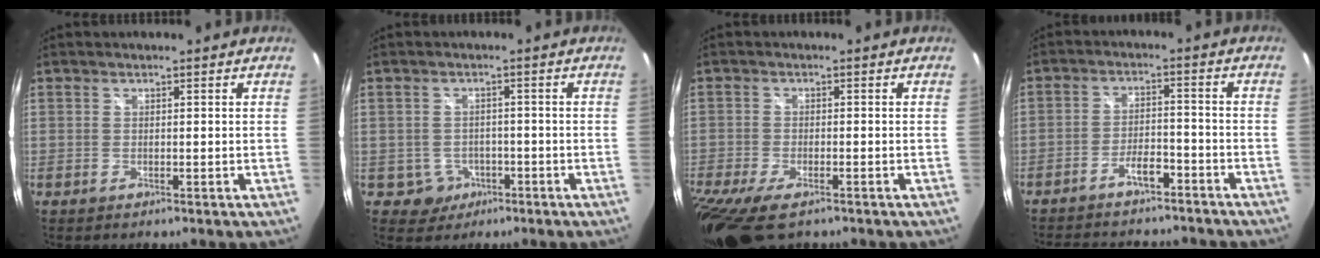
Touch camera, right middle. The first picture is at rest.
{"total": 4.0, "force": [-1.7, 3.6, 0.5], "torque": [-0.022, 0.008, -0.019]}
{"total": 10.8, "force": [-7.2, 4.1, 6.9], "torque": [-0.170, -0.046, -0.132]}
{"total": 12.5, "force": [-10.7, 3.9, 5.2], "torque": [-0.116, 0.011, -0.153]}